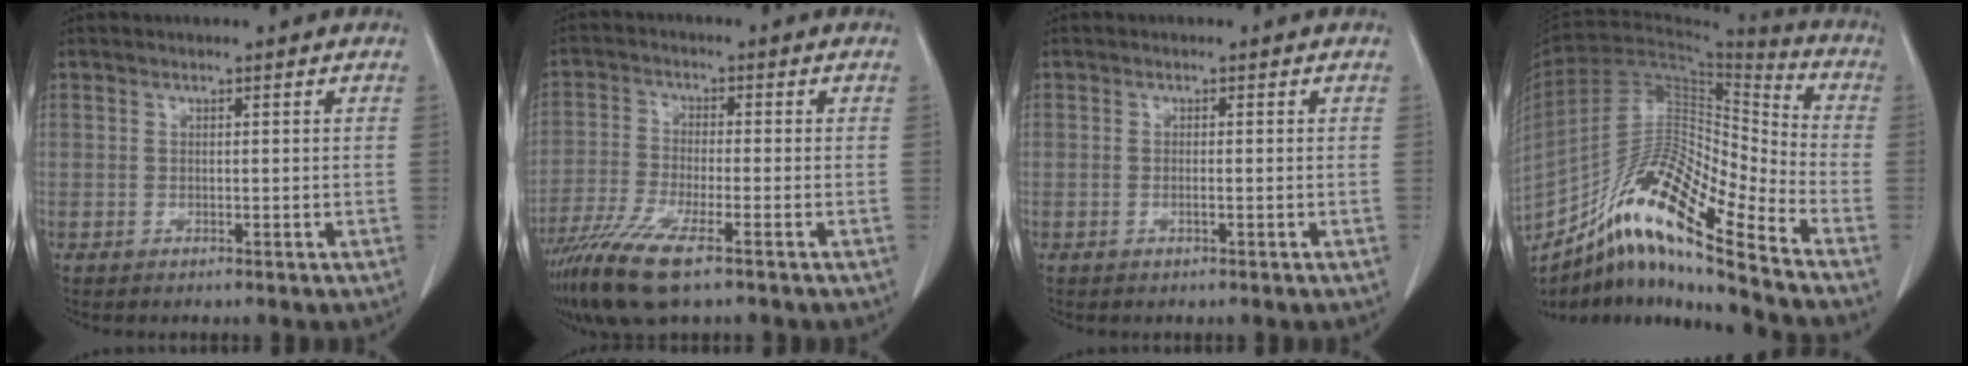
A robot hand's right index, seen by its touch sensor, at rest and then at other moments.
{"total": 10.2, "force": [-6.5, 1.6, 7.7], "torque": [-0.153, -0.025, -0.117]}
{"total": 0.6, "force": [-0.2, 0.0, 0.6], "torque": [-0.013, 0.000, -0.002]}
{"total": 19.1, "force": [-13.6, 1.6, 13.2], "torque": [-0.256, 0.001, -0.249]}